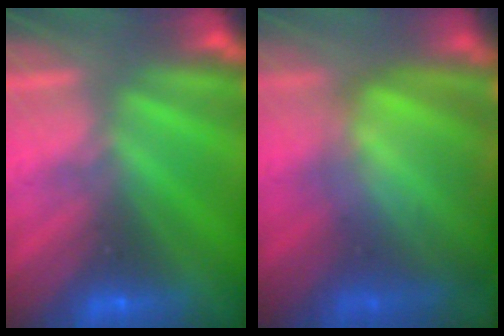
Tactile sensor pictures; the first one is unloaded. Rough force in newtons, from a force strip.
{"total": 8.0}